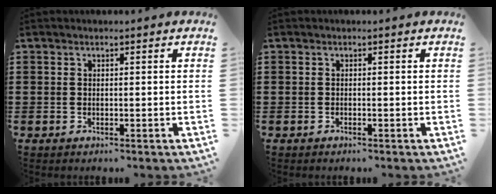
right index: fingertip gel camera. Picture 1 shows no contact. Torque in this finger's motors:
{"motor_torque": [-1.15, 0.99, -0.01, -0.01]}